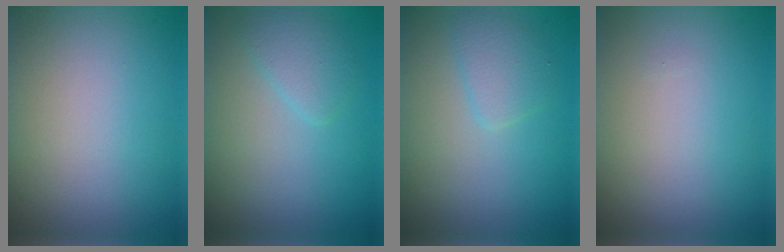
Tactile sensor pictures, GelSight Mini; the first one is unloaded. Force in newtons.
{"total": 1.8, "press": 1.8, "slide": 0.1}
{"total": 1.9, "press": 1.9, "slide": 0.0}
{"total": 0.0}